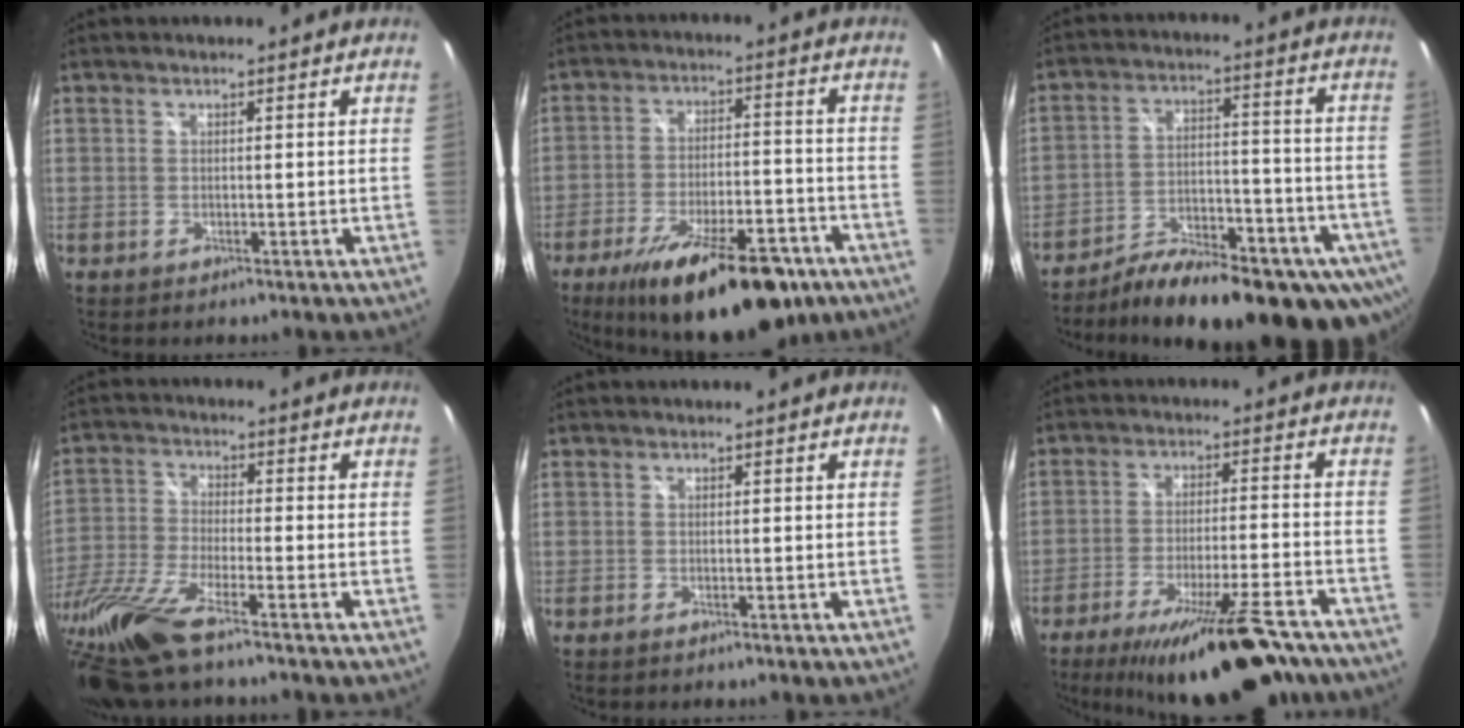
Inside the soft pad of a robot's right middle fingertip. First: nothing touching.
{"total": 21.9, "force": [-14.7, 7.5, 14.4], "torque": [-0.242, -0.030, -0.211]}
{"total": 24.4, "force": [-16.3, 9.5, 15.4], "torque": [-0.232, -0.034, -0.218]}
{"total": 15.5, "force": [-12.0, 1.6, 9.7], "torque": [-0.222, -0.045, -0.233]}
{"total": 0.6, "force": [-0.4, 0.0, 0.4], "torque": [-0.007, -0.002, -0.009]}
{"total": 20.7, "force": [-16.3, 3.7, 12.1], "torque": [-0.204, -0.040, -0.235]}